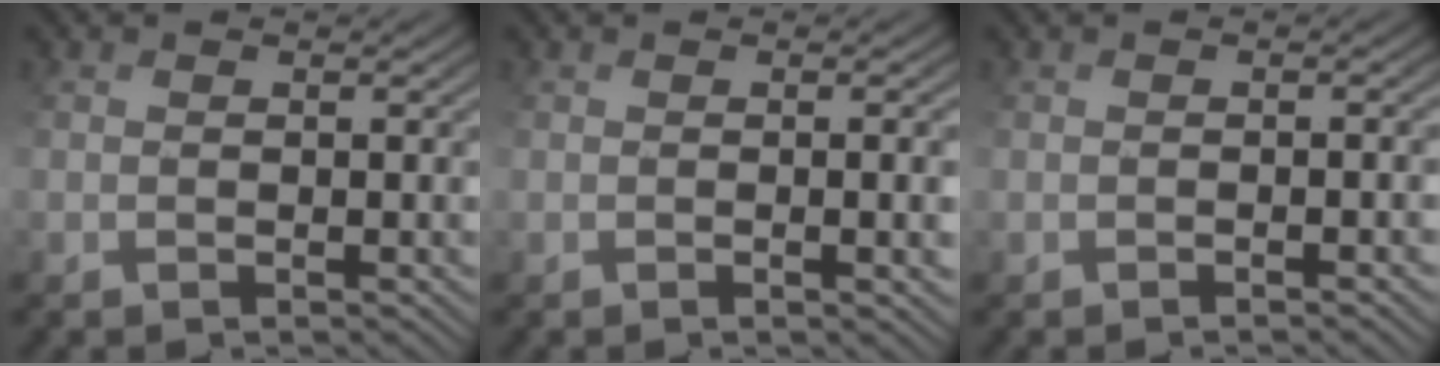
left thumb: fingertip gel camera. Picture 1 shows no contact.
{"total": 5.3, "force": [-0.5, 2.1, 4.8], "torque": [-0.054, -0.005, 0.011]}
{"total": 2.3, "force": [-1.2, 0.5, 1.8], "torque": [-0.009, 0.008, -0.001]}